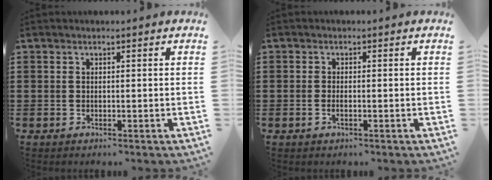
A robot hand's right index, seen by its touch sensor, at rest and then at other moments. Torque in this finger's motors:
{"motor_torque": [-0.90, 1.25, -0.01, -0.01]}